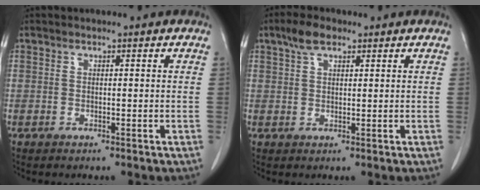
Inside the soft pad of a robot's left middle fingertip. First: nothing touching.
{"total": 3.6, "force": [2.3, 1.5, 2.3], "torque": [-0.048, 0.011, 0.045]}